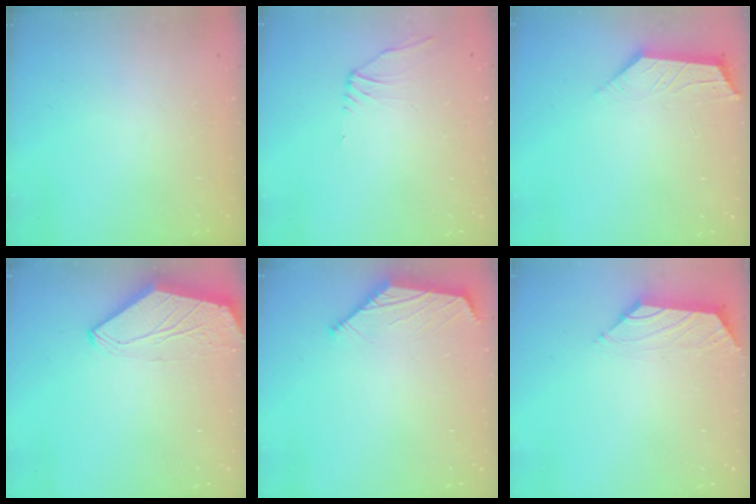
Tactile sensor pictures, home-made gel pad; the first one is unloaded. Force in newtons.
{"total": 2.1, "press": 2.0, "slide": 0.6}
{"total": 2.3, "press": 2.2, "slide": 0.5}
{"total": 0.0}
{"total": 0.0}
{"total": 0.9, "press": 0.7, "slide": 0.5}